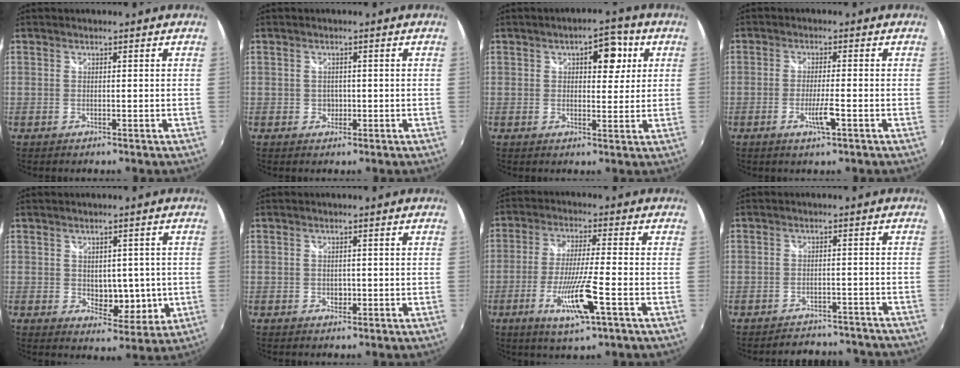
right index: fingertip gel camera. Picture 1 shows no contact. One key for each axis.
{"total": 1.9, "fx": -0.2, "fy": 1.8, "fz": 0.7, "tx": -0.009, "ty": 0.001, "tz": -0.002}
{"total": 6.6, "fx": 2.2, "fy": 3.5, "fz": 5.0, "tx": -0.065, "ty": 0.018, "tz": 0.031}
{"total": 4.3, "fx": -1.8, "fy": 0.3, "fz": 4.0, "tx": -0.076, "ty": -0.007, "tz": -0.032}
{"total": 7.8, "fx": -0.4, "fy": 5.0, "fz": 5.9, "tx": -0.087, "ty": -0.013, "tz": 0.004}
{"total": 1.4, "fx": -0.1, "fy": 1.2, "fz": 0.8, "tx": -0.011, "ty": 0.000, "tz": -0.001}
{"total": 11.2, "fx": -4.5, "fy": 0.8, "fz": 10.2, "tx": -0.198, "ty": -0.020, "tz": -0.080}
{"total": 12.9, "fx": -11.8, "fy": 4.1, "fz": 3.0, "tx": -0.060, "ty": 0.022, "tz": -0.135}